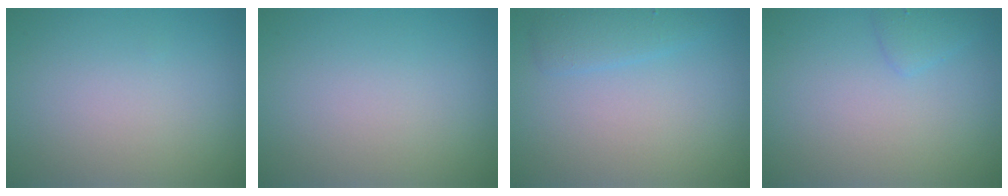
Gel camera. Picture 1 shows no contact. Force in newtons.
{"total": 0.0}
{"total": 1.8, "press": 1.8, "slide": 0.2}
{"total": 1.1, "press": 1.1, "slide": 0.1}